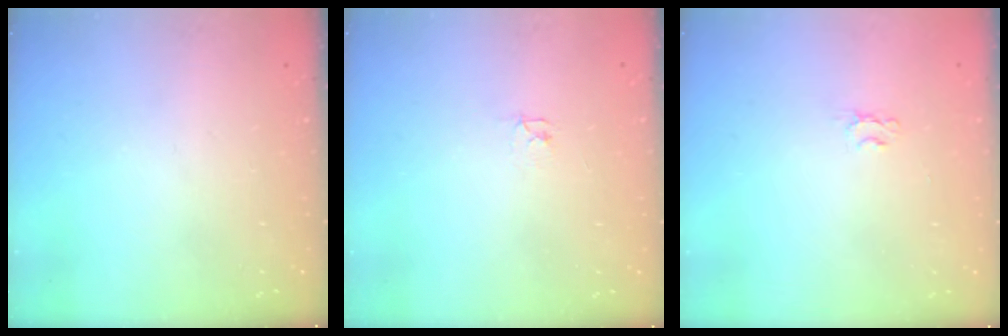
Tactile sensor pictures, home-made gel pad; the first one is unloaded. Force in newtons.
{"total": 2.1, "press": 2.1, "slide": 0.3}
{"total": 2.0, "press": 2.0, "slide": 0.3}